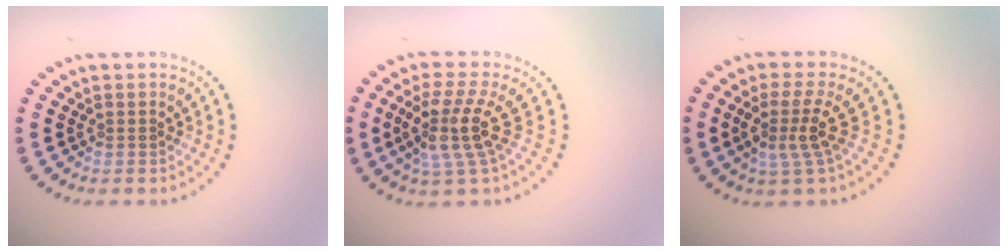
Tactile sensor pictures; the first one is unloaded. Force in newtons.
{"total": 4.2, "press": 3.2, "slide": 2.8}
{"total": 3.0, "press": 2.2, "slide": 2.0}